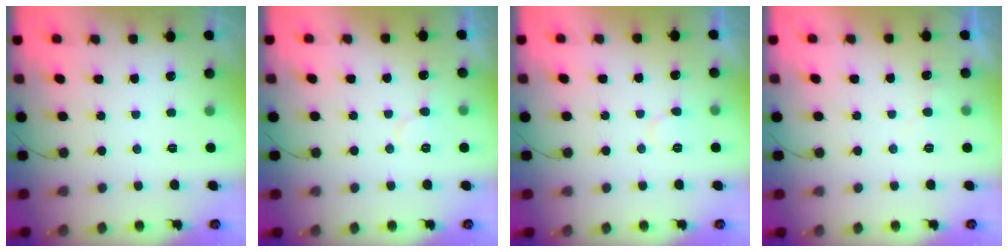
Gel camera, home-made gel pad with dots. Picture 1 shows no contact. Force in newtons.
{"total": 6.2, "press": 6.2, "slide": 0.4}
{"total": 6.4, "press": 6.4, "slide": 0.5}
{"total": 5.1, "press": 5.1, "slide": 0.4}